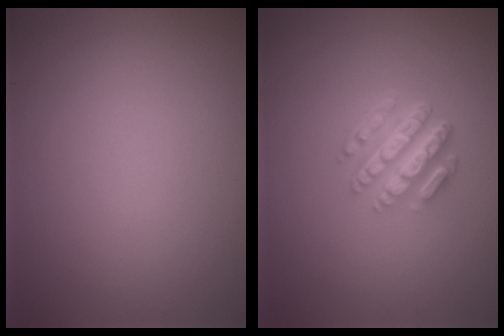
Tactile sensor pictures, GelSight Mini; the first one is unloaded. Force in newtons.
{"total": 4.8, "press": 3.5, "slide": 3.3}